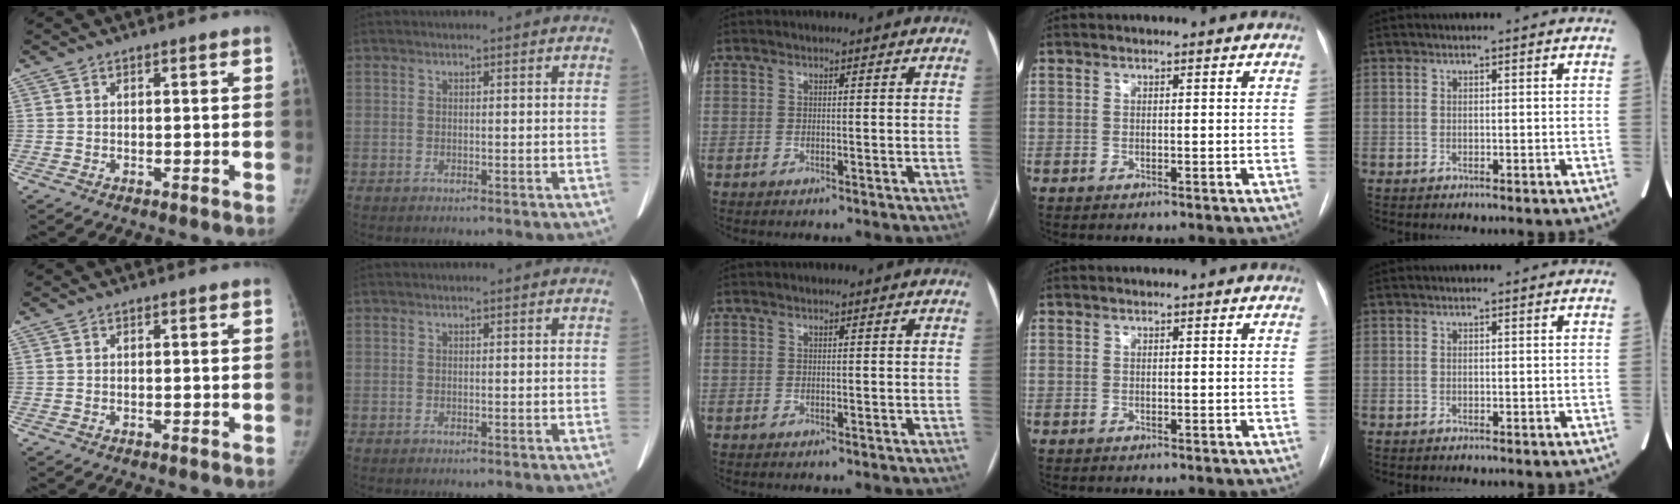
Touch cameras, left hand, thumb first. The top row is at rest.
{}